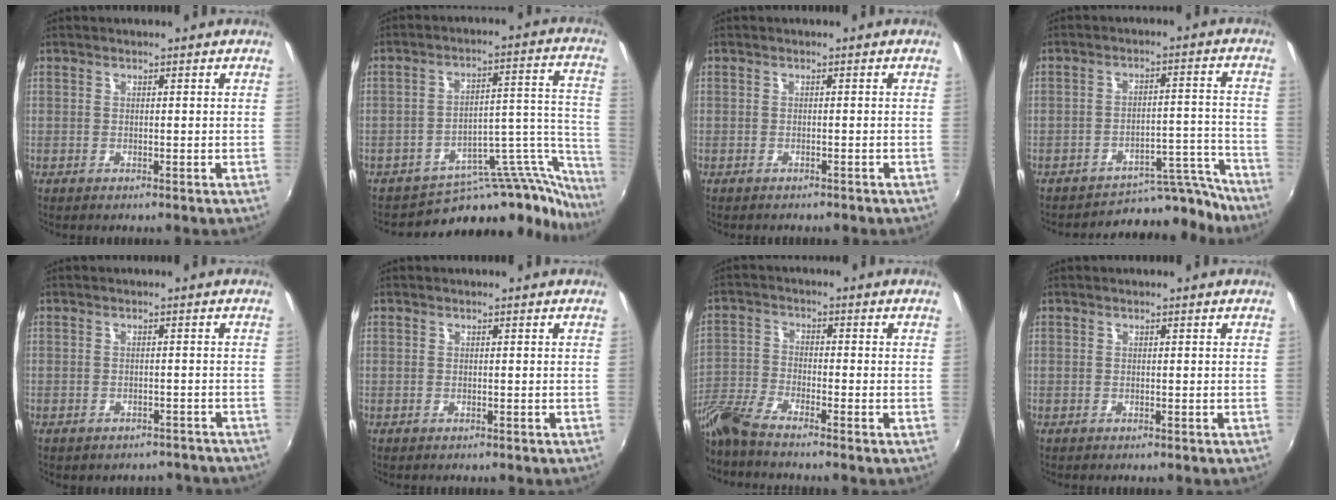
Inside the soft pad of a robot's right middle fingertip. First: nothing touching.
{"total": 18.0, "force": [-16.2, 6.0, 4.9], "torque": [-0.042, 0.055, -0.231]}
{"total": 1.3, "force": [-1.2, 0.4, 0.3], "torque": [-0.010, -0.002, -0.015]}
{"total": 12.2, "force": [-11.9, 2.4, 0.9], "torque": [0.001, 0.051, -0.162]}
{"total": 6.8, "force": [-5.9, 2.9, 1.5], "torque": [-0.030, 0.002, -0.060]}
{"total": 0.0}
{"total": 7.7, "force": [-6.7, 0.4, 3.8], "torque": [-0.092, -0.014, -0.141]}
{"total": 0.0}